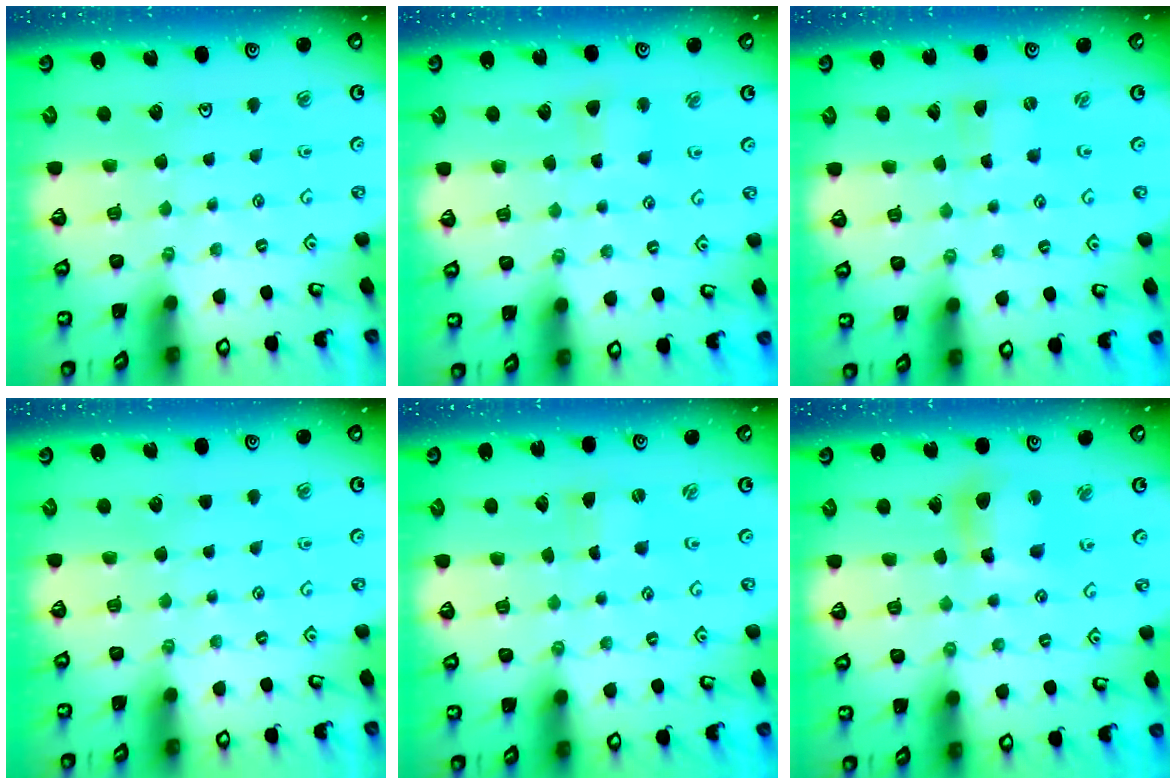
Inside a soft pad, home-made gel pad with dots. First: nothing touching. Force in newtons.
{"total": 2.8, "press": 2.7, "slide": 0.4}
{"total": 0.0}
{"total": 0.0}
{"total": 0.0}
{"total": 8.9, "press": 8.9, "slide": 1.1}